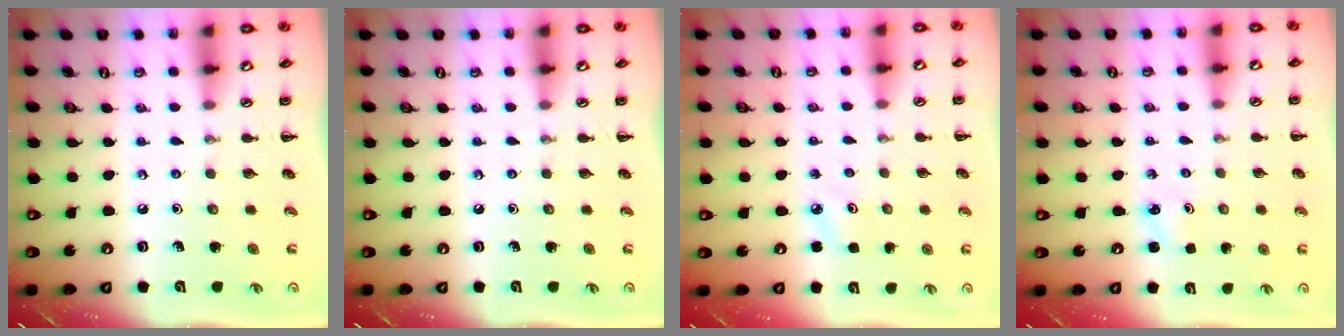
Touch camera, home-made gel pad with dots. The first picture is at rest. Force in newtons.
{"total": 0.0}
{"total": 3.2, "press": 3.1, "slide": 0.9}
{"total": 1.4, "press": 1.4, "slide": 0.4}